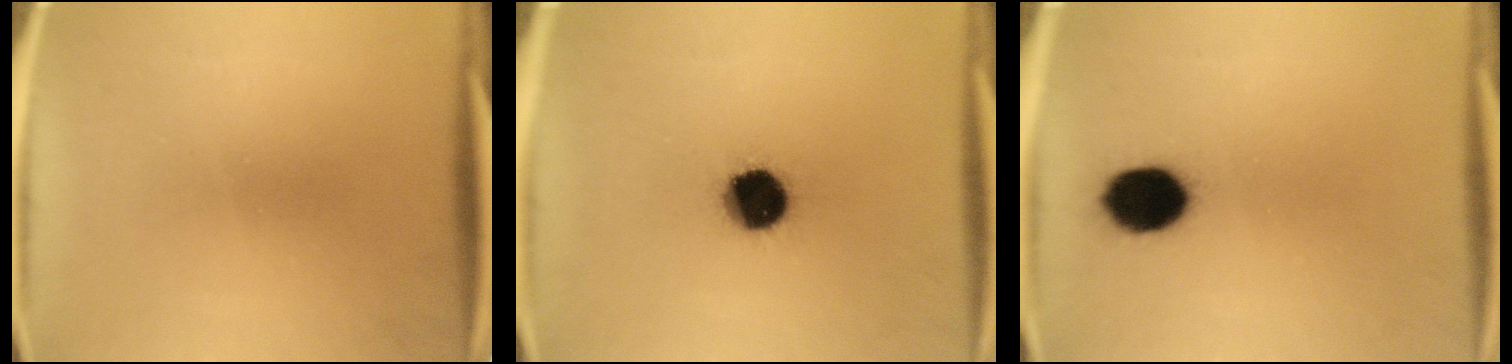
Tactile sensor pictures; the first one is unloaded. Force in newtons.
{"total": 12.8}
{"total": 9.8}